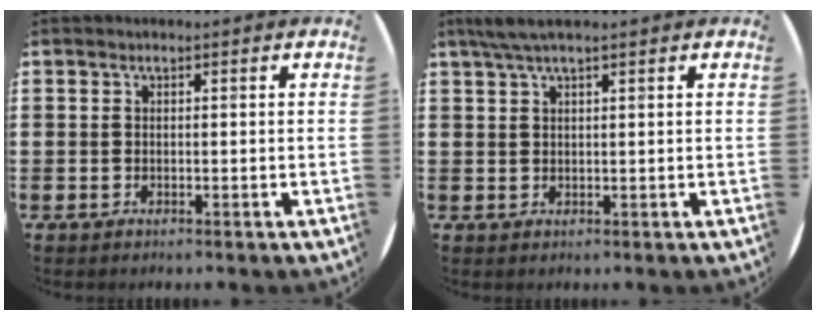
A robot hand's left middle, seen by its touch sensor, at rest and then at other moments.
{"total": 2.5, "force": [1.7, 0.2, 1.7], "torque": [-0.035, 0.005, 0.030]}